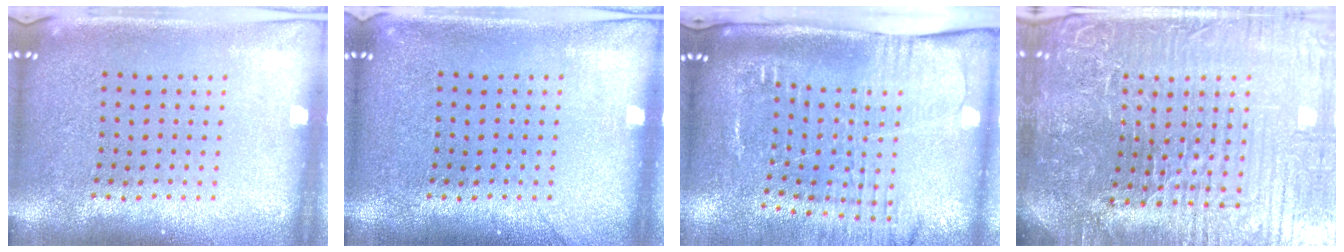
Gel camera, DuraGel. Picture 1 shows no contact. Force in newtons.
{"total": 0.7, "press": 0.7, "slide": 0.1}
{"total": 2.7, "press": 2.1, "slide": 1.7}
{"total": 7.2, "press": 6.4, "slide": 3.3}